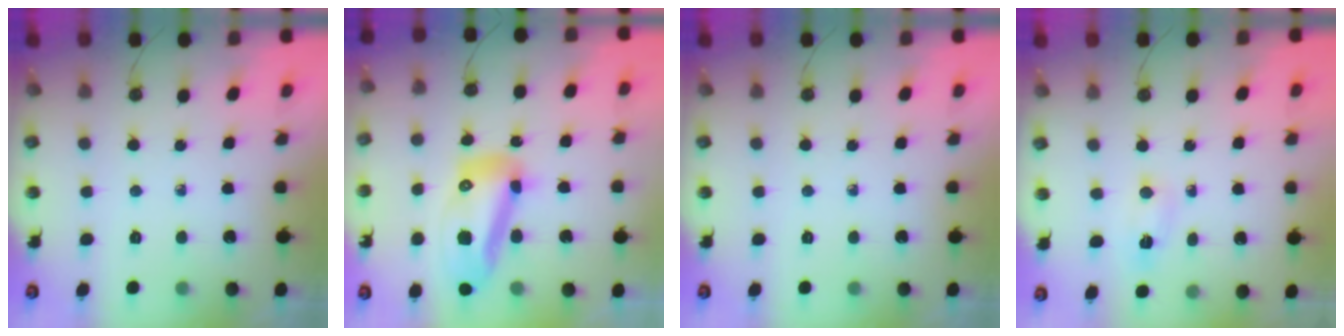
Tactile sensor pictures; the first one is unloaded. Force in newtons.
{"total": 14.5, "press": 14.4, "slide": 1.8}
{"total": 0.0}
{"total": 2.6, "press": 1.3, "slide": 2.2}